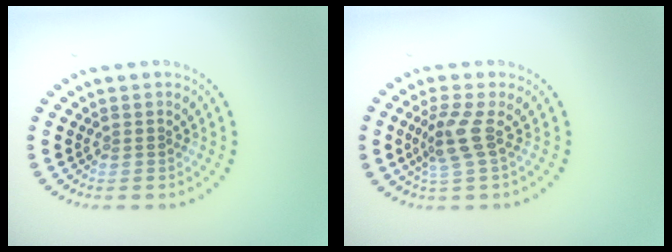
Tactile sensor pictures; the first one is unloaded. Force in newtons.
{"total": 2.7, "press": 2.1, "slide": 1.7}